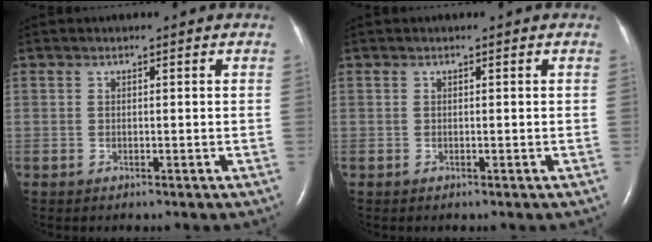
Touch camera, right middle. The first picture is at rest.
{"total": 0.0}